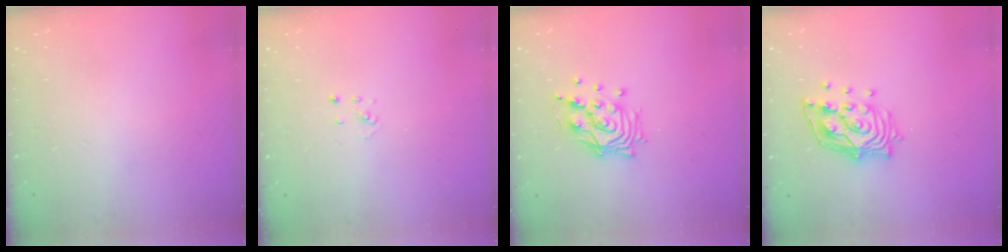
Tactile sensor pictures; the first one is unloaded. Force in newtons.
{"total": 2.1, "press": 2.1, "slide": 0.1}
{"total": 12.5, "press": 12.4, "slide": 1.5}
{"total": 14.0, "press": 13.9, "slide": 1.3}